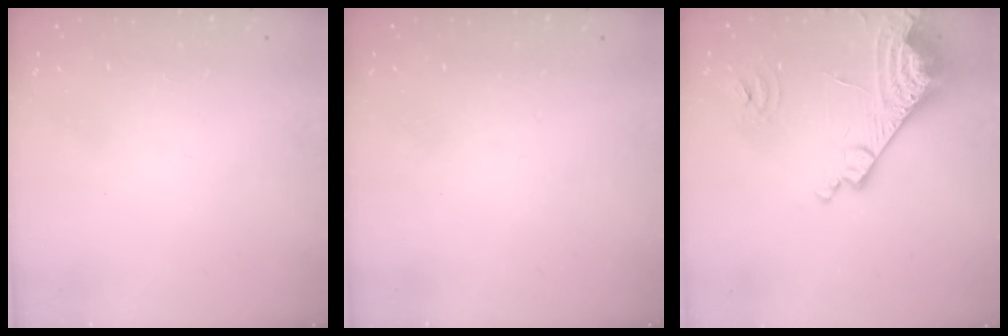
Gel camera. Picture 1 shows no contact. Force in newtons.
{"total": 0.0}
{"total": 17.5, "press": 17.4, "slide": 1.9}